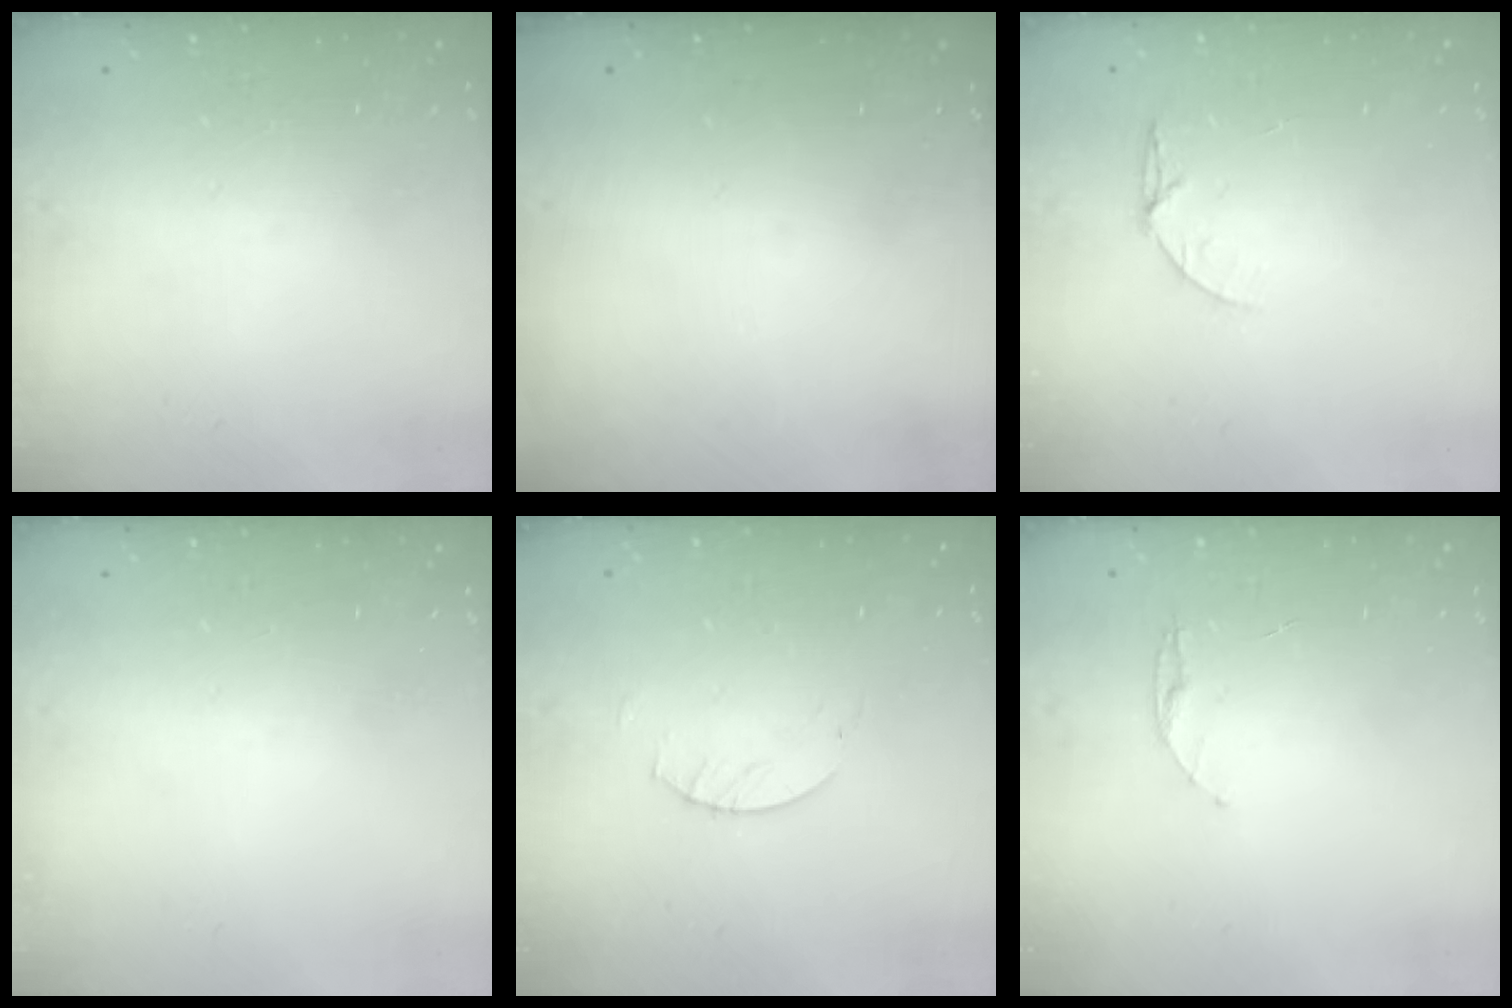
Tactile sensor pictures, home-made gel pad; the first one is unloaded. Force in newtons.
{"total": 0.0}
{"total": 5.2, "press": 5.1, "slide": 0.6}
{"total": 0.0}
{"total": 2.0, "press": 2.0, "slide": 0.2}
{"total": 4.5, "press": 4.4, "slide": 0.4}